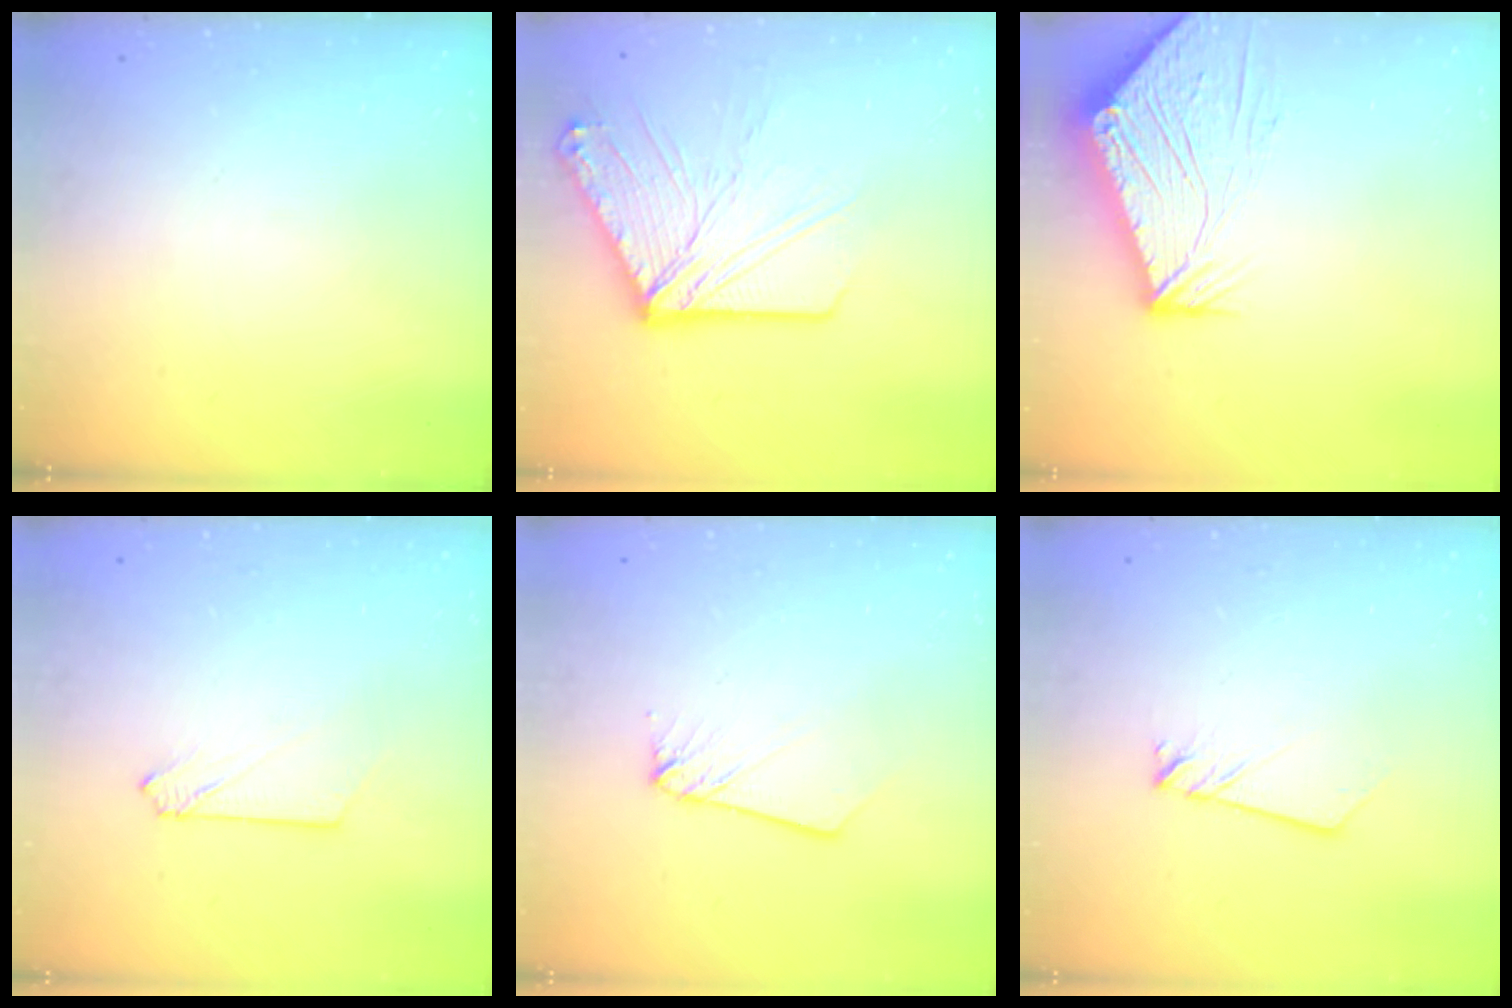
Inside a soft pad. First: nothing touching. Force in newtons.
{"total": 17.8, "press": 17.7, "slide": 2.0}
{"total": 13.3, "press": 13.2, "slide": 1.4}
{"total": 2.9, "press": 2.9, "slide": 0.4}
{"total": 2.2, "press": 2.2, "slide": 0.2}
{"total": 2.2, "press": 2.1, "slide": 0.3}